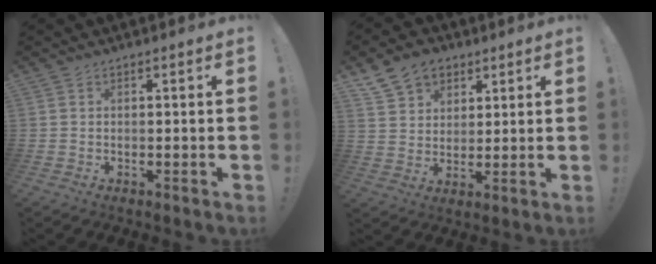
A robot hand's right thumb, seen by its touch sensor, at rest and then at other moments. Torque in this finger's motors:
{"motor_torque": [0.03, 0.04, 0.11, 0.11, 0.00]}